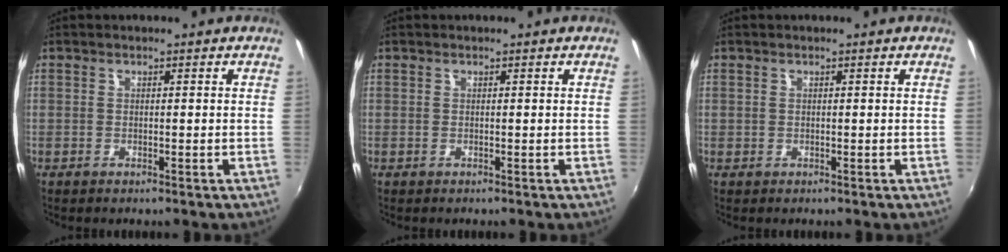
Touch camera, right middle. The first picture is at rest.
{"total": 0.0}
{"total": 0.0}